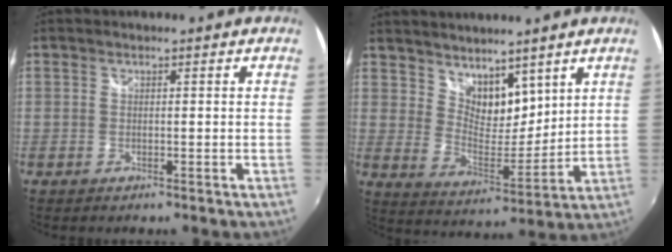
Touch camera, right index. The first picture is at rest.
{"total": 9.5, "force": [7.1, 4.9, 4.0], "torque": [-0.056, -0.002, 0.135]}